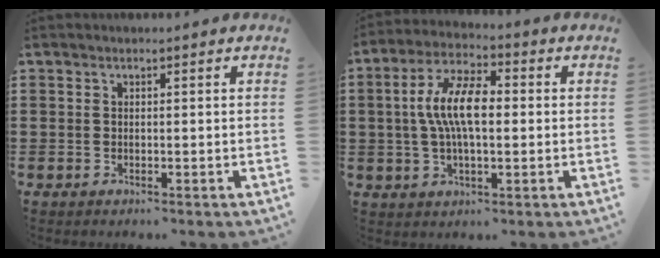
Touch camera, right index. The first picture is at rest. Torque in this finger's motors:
{"motor_torque": [1.53, -0.61, 0.58, 0.21]}